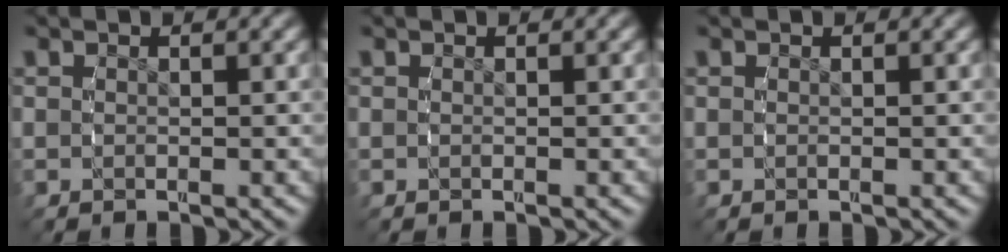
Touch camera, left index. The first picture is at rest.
{"total": 0.0}
{"total": 0.0}